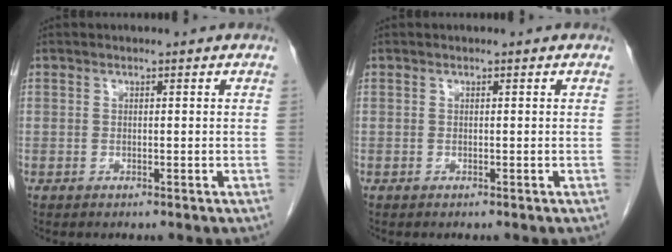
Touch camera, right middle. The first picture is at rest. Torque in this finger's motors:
{"motor_torque": [0.36, 0.07, -0.06, 0.00]}